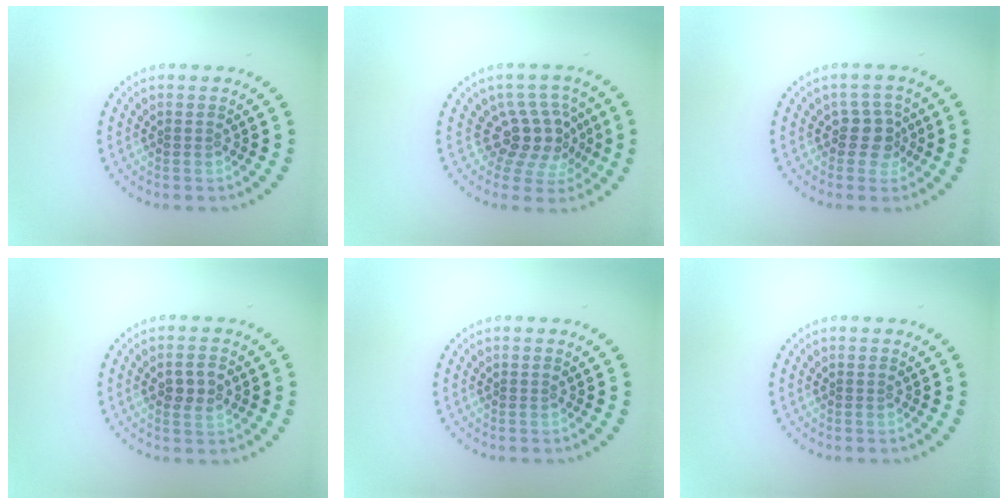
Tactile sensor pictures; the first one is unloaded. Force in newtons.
{"total": 3.7, "press": 2.8, "slide": 2.4}
{"total": 2.4, "press": 1.9, "slide": 1.4}
{"total": 2.0, "press": 2.0, "slide": 0.2}
{"total": 0.0}
{"total": 0.0}